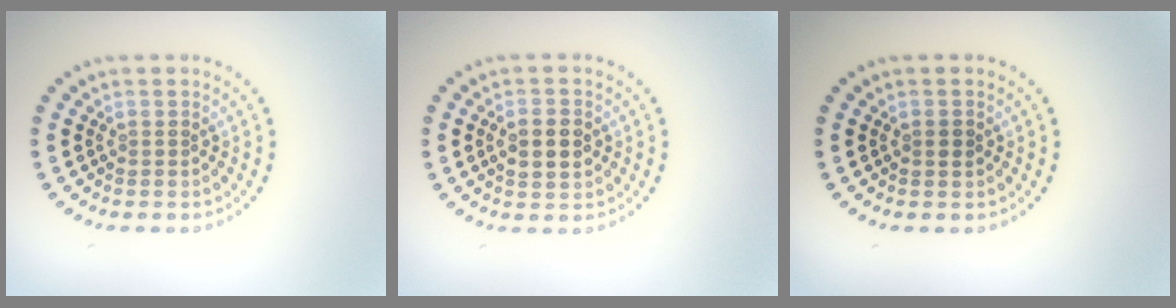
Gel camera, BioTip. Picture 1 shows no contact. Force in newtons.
{"total": 3.0, "press": 3.0, "slide": 0.1}
{"total": 0.8, "press": 0.8, "slide": 0.1}